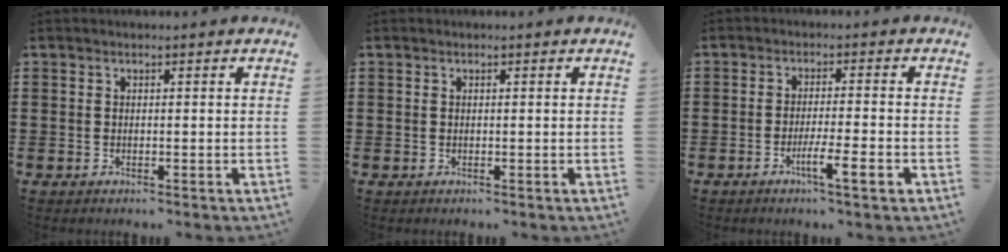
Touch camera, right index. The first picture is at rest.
{"total": 0.0}
{"total": 5.2, "force": [-2.7, 0.3, 4.4], "torque": [-0.070, -0.006, -0.044]}